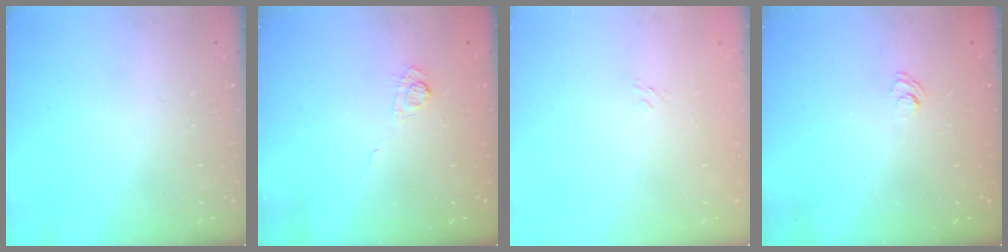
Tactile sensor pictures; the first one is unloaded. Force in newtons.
{"total": 3.6, "press": 3.1, "slide": 1.7}
{"total": 2.7, "press": 2.4, "slide": 1.1}
{"total": 2.3, "press": 1.8, "slide": 1.3}